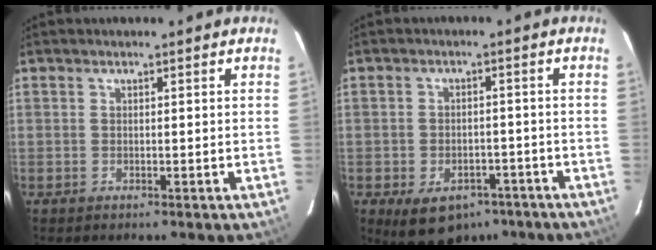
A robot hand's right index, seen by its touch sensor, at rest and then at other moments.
{"total": 11.0, "force": [-6.7, 7.1, 5.1], "torque": [-0.102, 0.004, -0.078]}